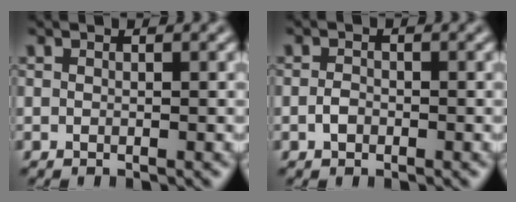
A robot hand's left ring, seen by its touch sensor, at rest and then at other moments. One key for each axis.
{"total": 1.2, "fx": -0.5, "fy": 0.9, "fz": 0.7, "tx": -0.015, "ty": 0.001, "tz": -0.013}